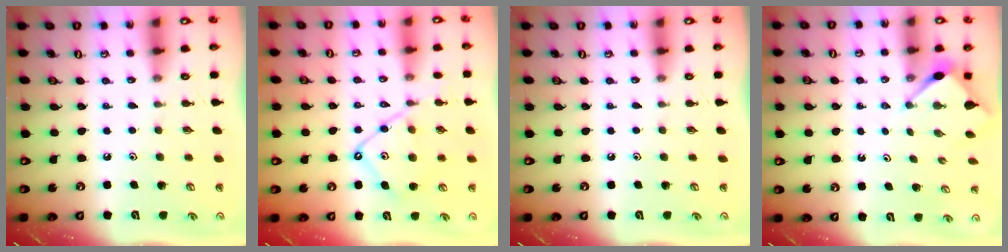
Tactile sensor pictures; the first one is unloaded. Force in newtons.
{"total": 11.1, "press": 11.0, "slide": 1.1}
{"total": 0.0}
{"total": 3.4, "press": 3.4, "slide": 0.4}